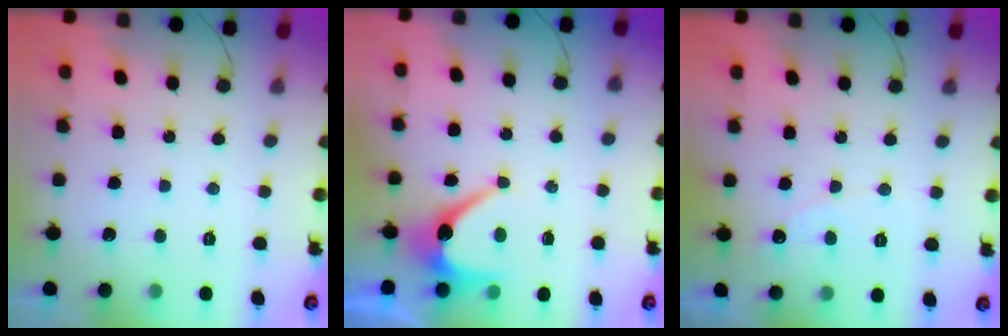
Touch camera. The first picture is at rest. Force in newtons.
{"total": 7.4, "press": 7.3, "slide": 0.8}
{"total": 2.9, "press": 2.9, "slide": 0.2}